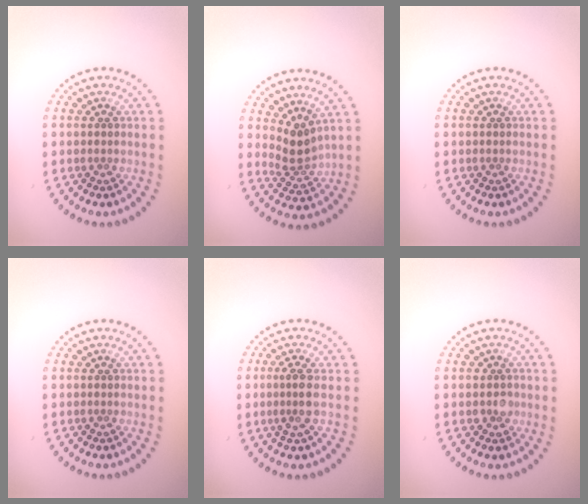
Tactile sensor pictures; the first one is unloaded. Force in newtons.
{"total": 2.6, "press": 1.7, "slide": 1.9}
{"total": 0.0}
{"total": 0.0}
{"total": 2.1, "press": 1.7, "slide": 1.2}
{"total": 1.4, "press": 1.3, "slide": 0.6}